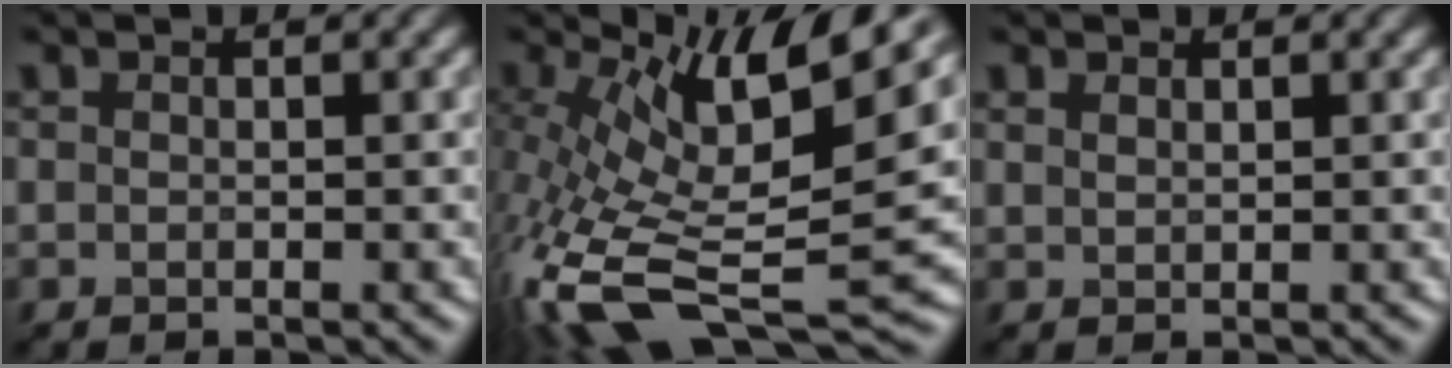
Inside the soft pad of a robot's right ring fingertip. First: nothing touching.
{"total": 13.1, "force": [0.2, 4.7, 12.3], "torque": [-0.249, -0.005, 0.024]}
{"total": 0.9, "force": [0.8, 0.3, 0.3], "torque": [-0.010, 0.000, 0.018]}